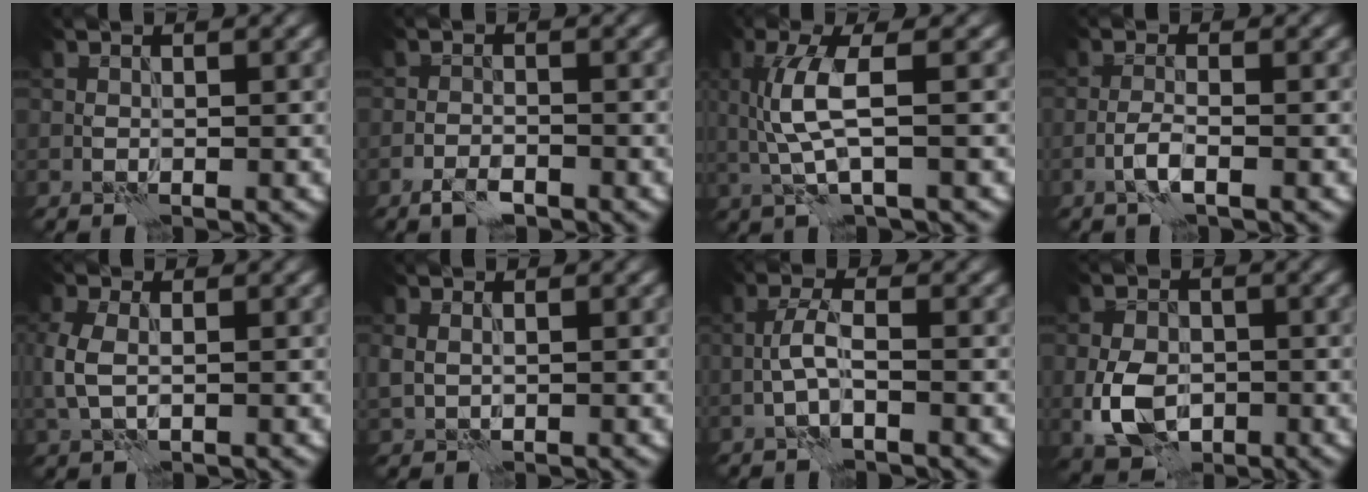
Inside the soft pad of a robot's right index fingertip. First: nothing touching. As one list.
[{"total": 2.2, "force": [-1.6, 0.8, 1.3], "torque": [-0.023, 0.002, -0.034]}, {"total": 4.7, "force": [0.5, 1.1, 4.5], "torque": [-0.110, -0.001, 0.012]}, {"total": 1.9, "force": [-1.0, 0.3, 1.6], "torque": [-0.034, 0.006, -0.024]}, {"total": 3.1, "force": [0.2, 1.9, 2.5], "torque": [-0.068, 0.002, 0.003]}, {"total": 1.5, "force": [0.1, 1.1, 0.9], "torque": [-0.024, -0.003, 0.009]}, {"total": 2.1, "force": [-0.8, 0.3, 2.0], "torque": [-0.040, 0.011, -0.021]}, {"total": 5.8, "force": [-1.4, 4.1, 3.9], "torque": [-0.082, -0.008, -0.028]}]